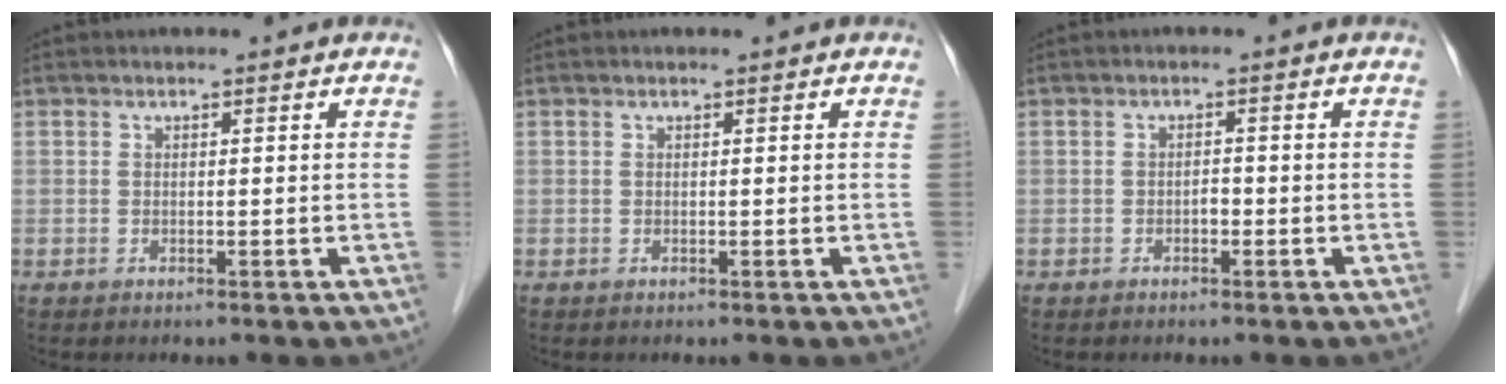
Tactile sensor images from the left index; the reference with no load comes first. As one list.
[{"total": 0.0}, {"total": 1.4, "force": [-1.1, 0.4, 0.7], "torque": [-0.009, -0.003, -0.019]}]